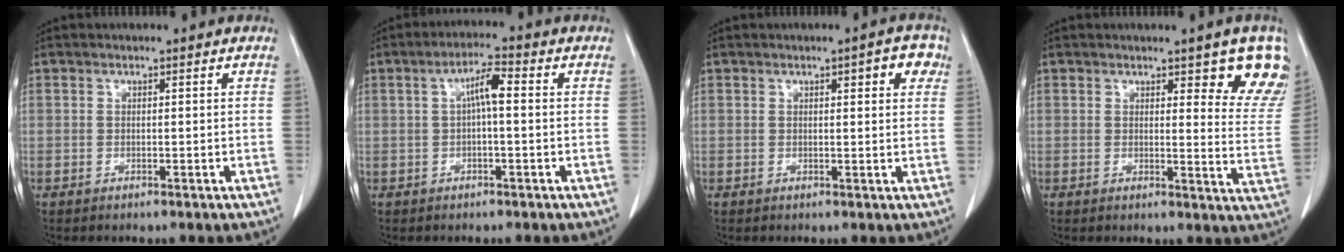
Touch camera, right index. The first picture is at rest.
{"total": 4.3, "force": [0.4, 0.7, 4.2], "torque": [-0.075, 0.013, 0.006]}
{"total": 3.8, "force": [1.7, 1.0, 3.2], "torque": [-0.038, 0.007, 0.018]}
{"total": 8.6, "force": [5.5, 2.0, 6.3], "torque": [-0.058, -0.023, 0.053]}